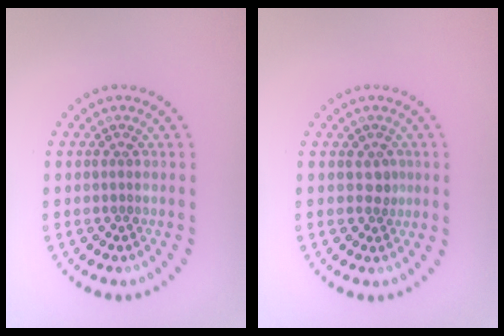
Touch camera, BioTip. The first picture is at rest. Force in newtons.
{"total": 1.2, "press": 1.0, "slide": 0.7}